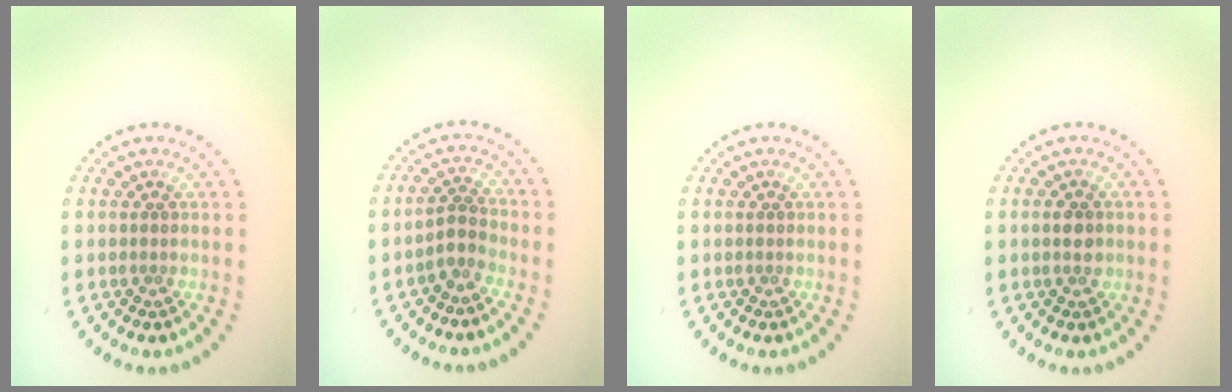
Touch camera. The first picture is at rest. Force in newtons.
{"total": 1.8, "press": 1.3, "slide": 1.3}
{"total": 0.0}
{"total": 1.8, "press": 1.8, "slide": 0.1}